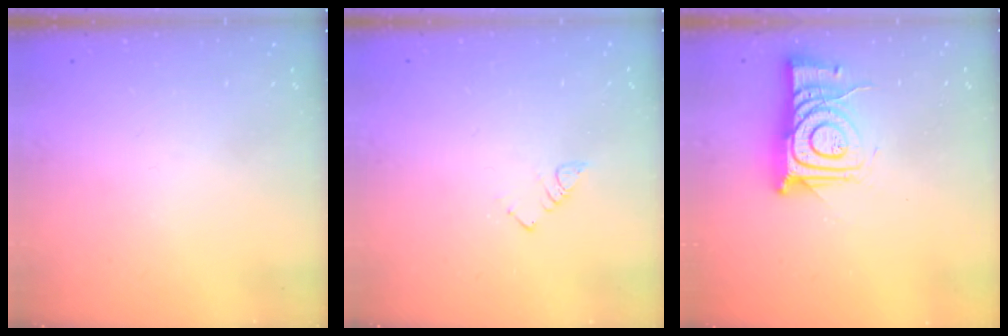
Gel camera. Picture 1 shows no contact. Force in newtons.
{"total": 3.4, "press": 3.4, "slide": 0.5}
{"total": 12.7, "press": 12.7, "slide": 0.6}